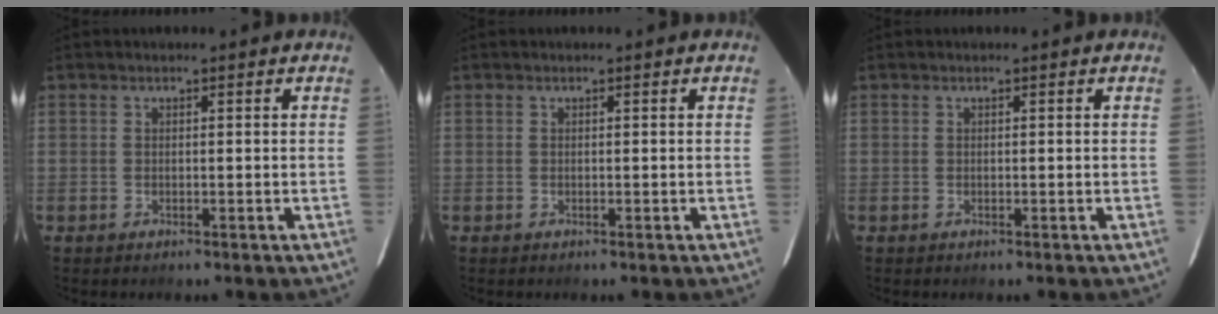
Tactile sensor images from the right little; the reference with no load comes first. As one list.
[{"total": 0.0}, {"total": 0.0}]